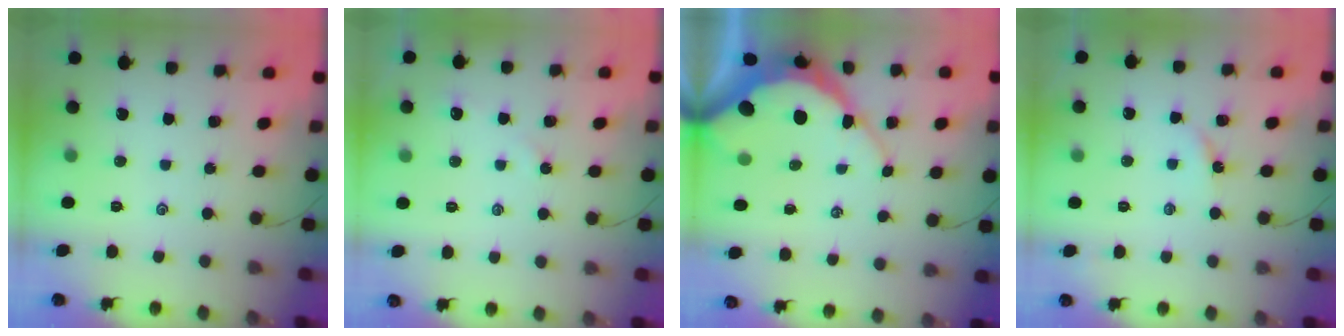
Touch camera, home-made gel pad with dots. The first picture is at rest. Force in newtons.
{"total": 2.9, "press": 2.8, "slide": 0.6}
{"total": 11.4, "press": 11.3, "slide": 0.9}
{"total": 2.8, "press": 2.7, "slide": 0.4}